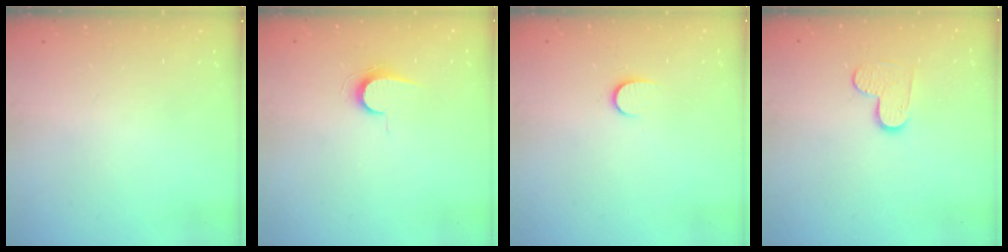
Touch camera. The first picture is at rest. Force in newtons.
{"total": 5.9, "press": 5.9, "slide": 0.6}
{"total": 5.7, "press": 5.7, "slide": 0.5}
{"total": 6.3, "press": 6.3, "slide": 0.1}